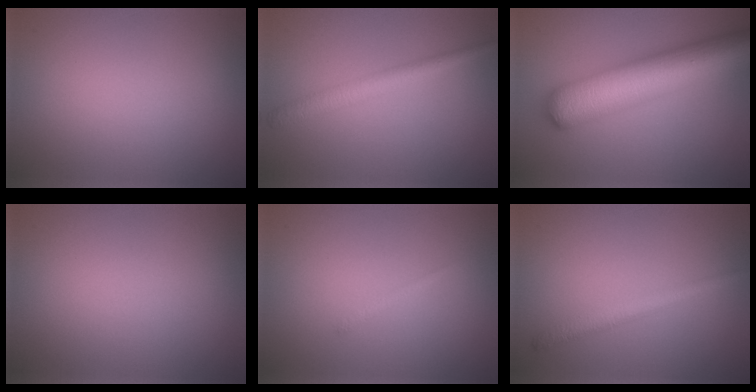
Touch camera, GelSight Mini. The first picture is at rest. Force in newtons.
{"total": 2.6, "press": 2.6, "slide": 0.0}
{"total": 10.4, "press": 10.4, "slide": 0.3}
{"total": 0.0}
{"total": 0.6, "press": 0.6, "slide": 0.1}
{"total": 2.2, "press": 2.2, "slide": 0.1}